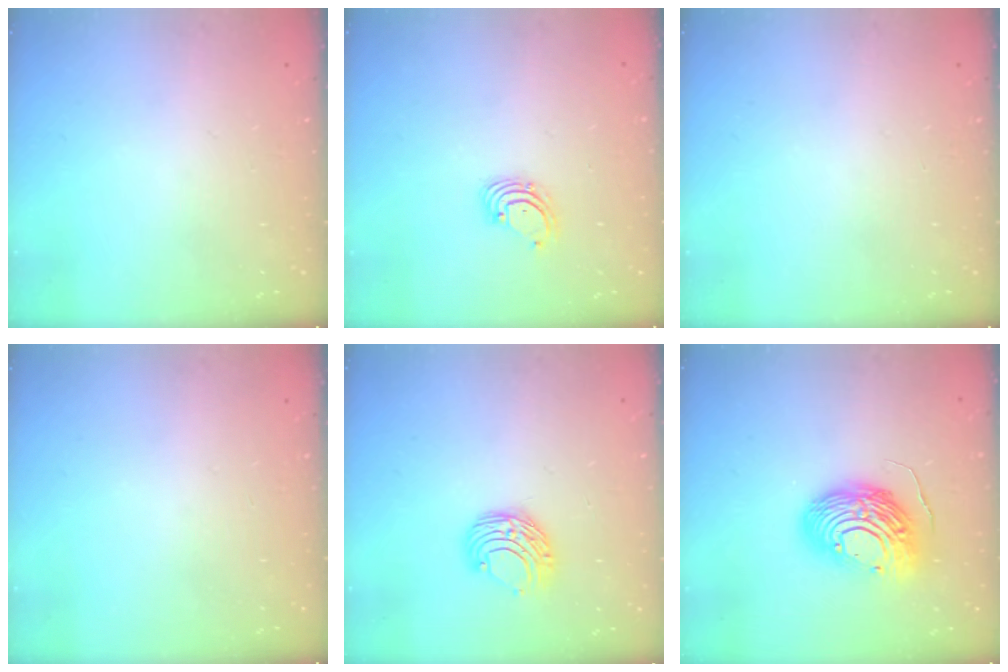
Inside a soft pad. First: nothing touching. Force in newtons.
{"total": 1.8, "press": 1.8, "slide": 0.2}
{"total": 0.0}
{"total": 0.0}
{"total": 8.1, "press": 8.1, "slide": 0.4}
{"total": 14.7, "press": 14.7, "slide": 1.3}